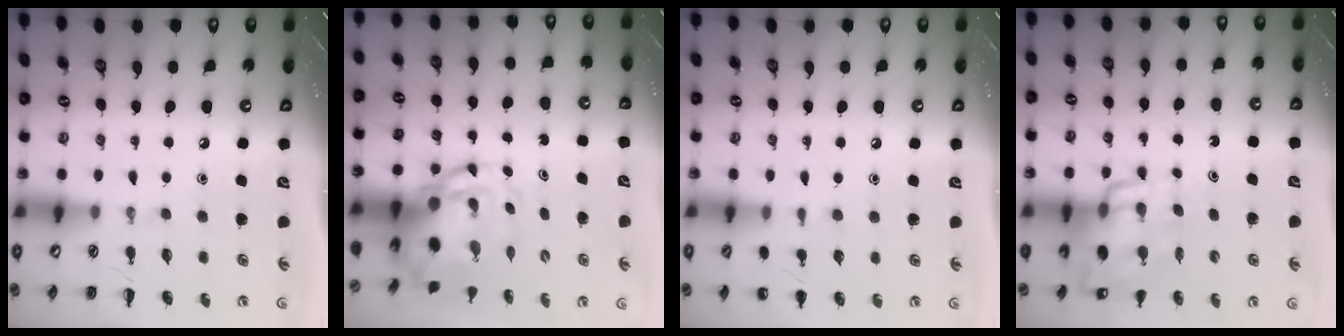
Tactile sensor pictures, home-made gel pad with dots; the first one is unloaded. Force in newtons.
{"total": 7.5, "press": 7.3, "slide": 2.0}
{"total": 4.7, "press": 4.5, "slide": 1.4}
{"total": 13.5, "press": 12.9, "slide": 4.0}